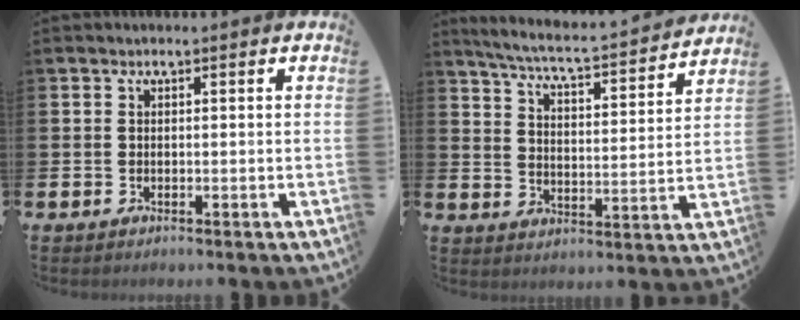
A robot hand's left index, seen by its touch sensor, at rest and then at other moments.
{"total": 5.7, "force": [5.3, 0.2, 1.9], "torque": [-0.062, -0.046, 0.086]}